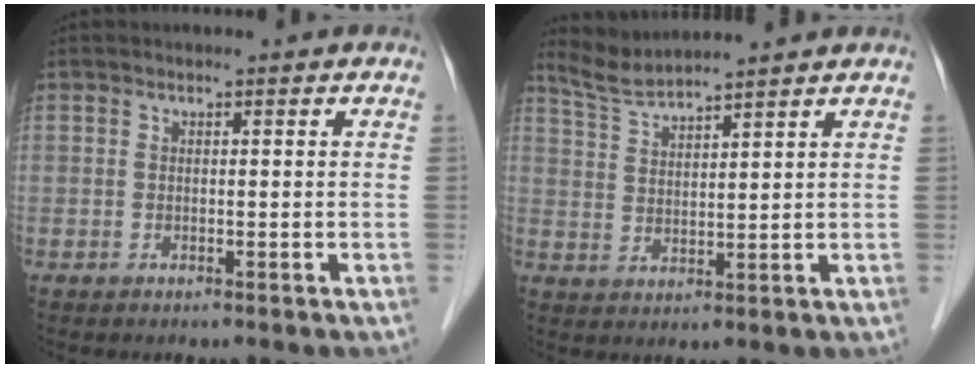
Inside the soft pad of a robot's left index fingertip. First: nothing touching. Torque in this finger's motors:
{"motor_torque": [-0.04, -0.70, 0.01, -0.01]}